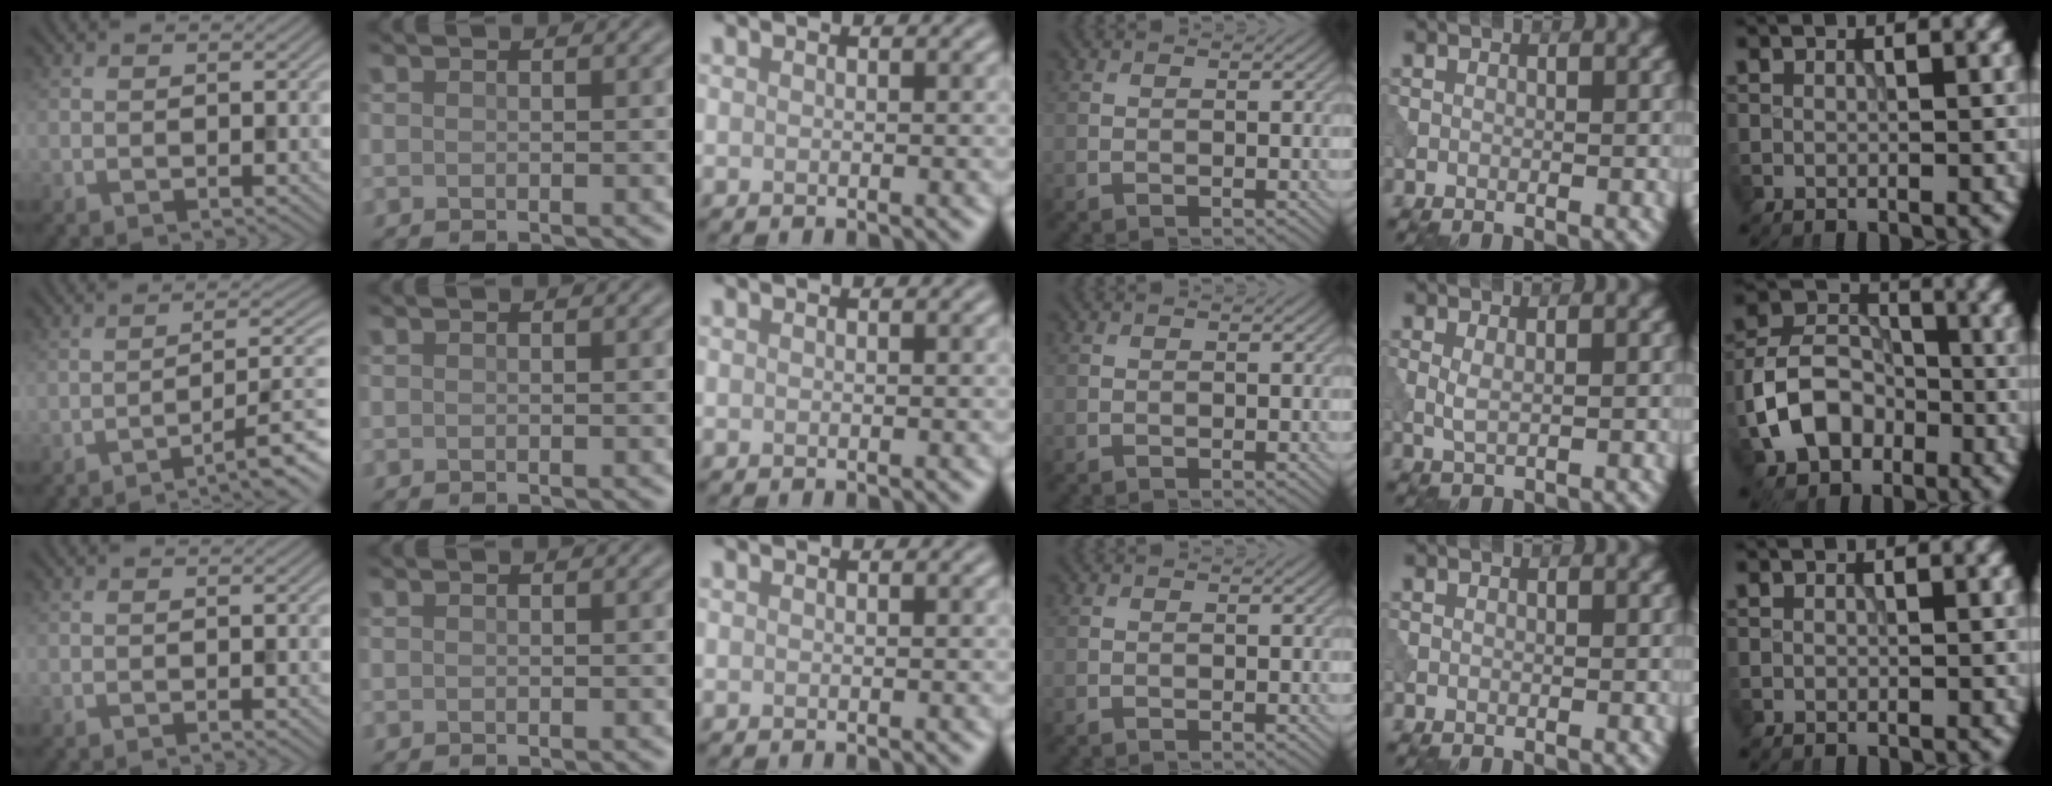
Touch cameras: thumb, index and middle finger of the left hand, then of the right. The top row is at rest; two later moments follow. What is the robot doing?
{"motion": "dispense", "object": "syringe"}